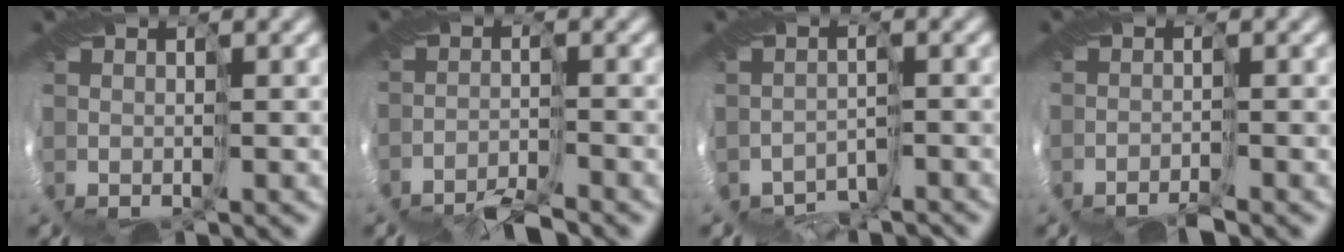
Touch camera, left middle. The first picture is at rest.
{"total": 5.0, "force": [-4.9, 0.0, 0.7], "torque": [-0.014, -0.006, -0.098]}
{"total": 3.5, "force": [-3.5, 0.5, -0.4], "torque": [0.008, -0.017, -0.062]}
{"total": 2.5, "force": [-2.4, -0.1, 0.2], "torque": [0.006, -0.001, -0.051]}